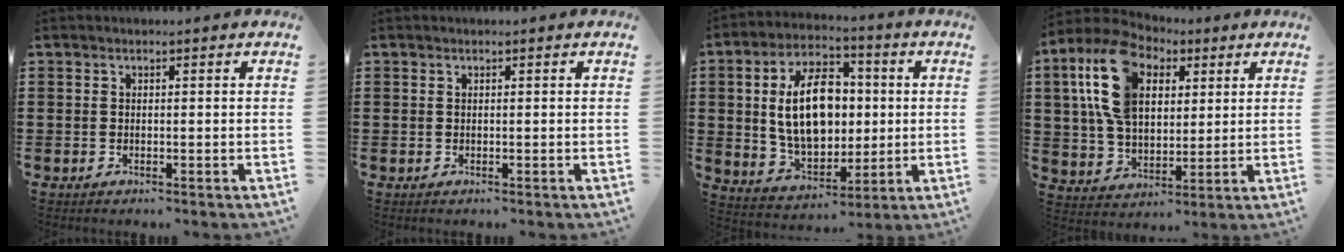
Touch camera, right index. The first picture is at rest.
{"total": 0.0}
{"total": 13.6, "force": [1.4, 8.3, 10.7], "torque": [-0.209, 0.011, 0.021]}
{"total": 13.6, "force": [5.0, 8.5, 9.4], "torque": [-0.225, 0.015, 0.086]}